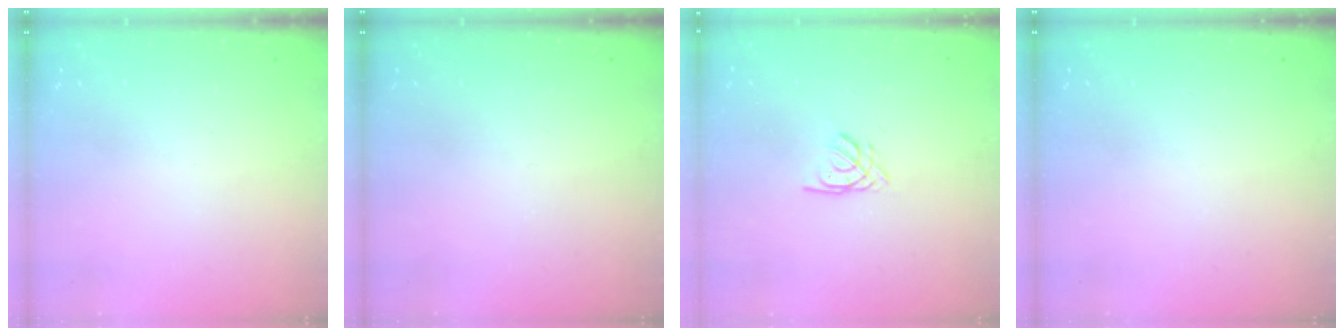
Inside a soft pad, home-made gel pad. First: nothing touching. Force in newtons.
{"total": 0.0}
{"total": 1.8, "press": 1.8, "slide": 0.3}
{"total": 0.0}